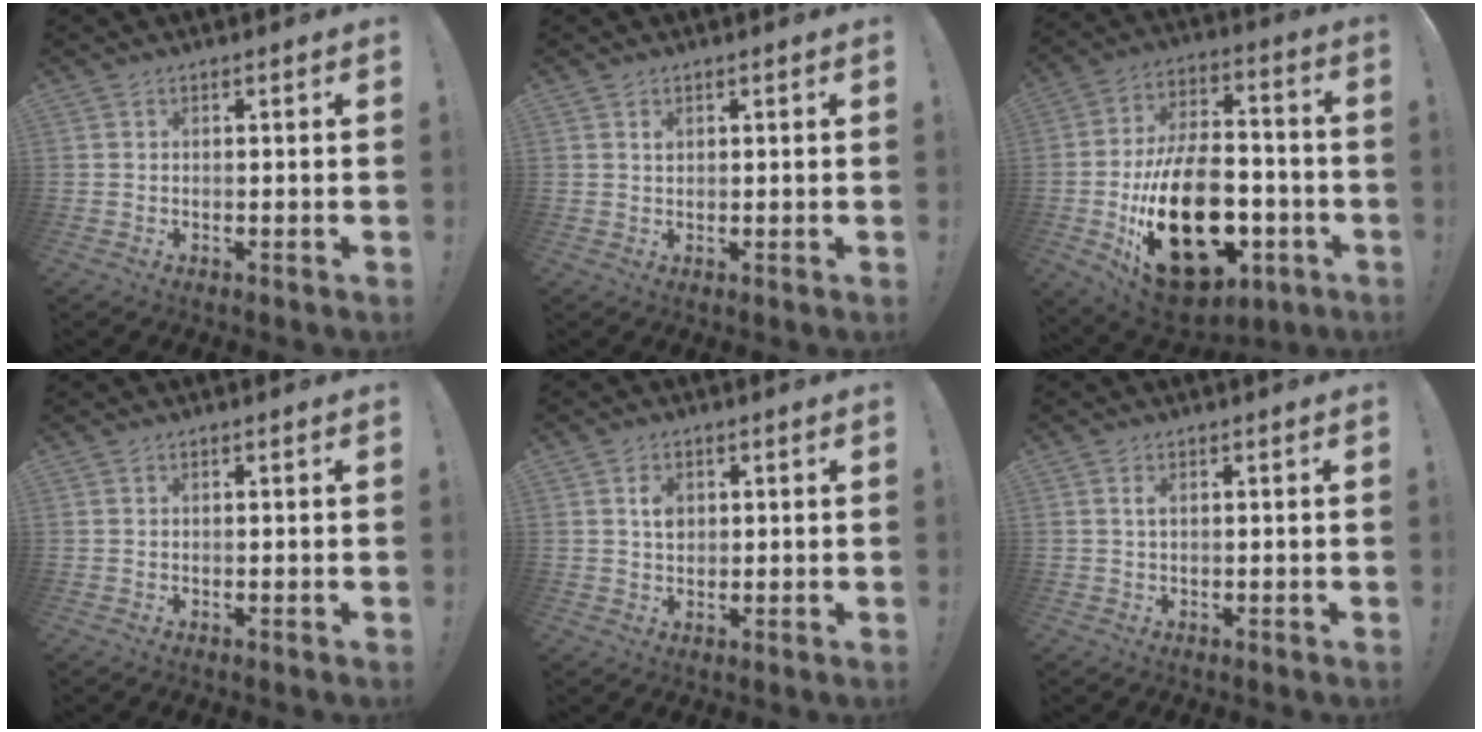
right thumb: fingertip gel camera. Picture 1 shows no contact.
{"total": 0.9, "force": [0.6, 0.6, 0.4], "torque": [0.003, -0.004, 0.009]}
{"total": 29.7, "force": [-8.8, 18.5, 21.4], "torque": [-0.368, 0.055, -0.120]}
{"total": 0.0}
{"total": 4.0, "force": [1.0, 3.2, 2.2], "torque": [-0.021, -0.004, 0.013]}
{"total": 1.0, "force": [0.3, 0.6, 0.7], "torque": [-0.013, 0.002, 0.004]}